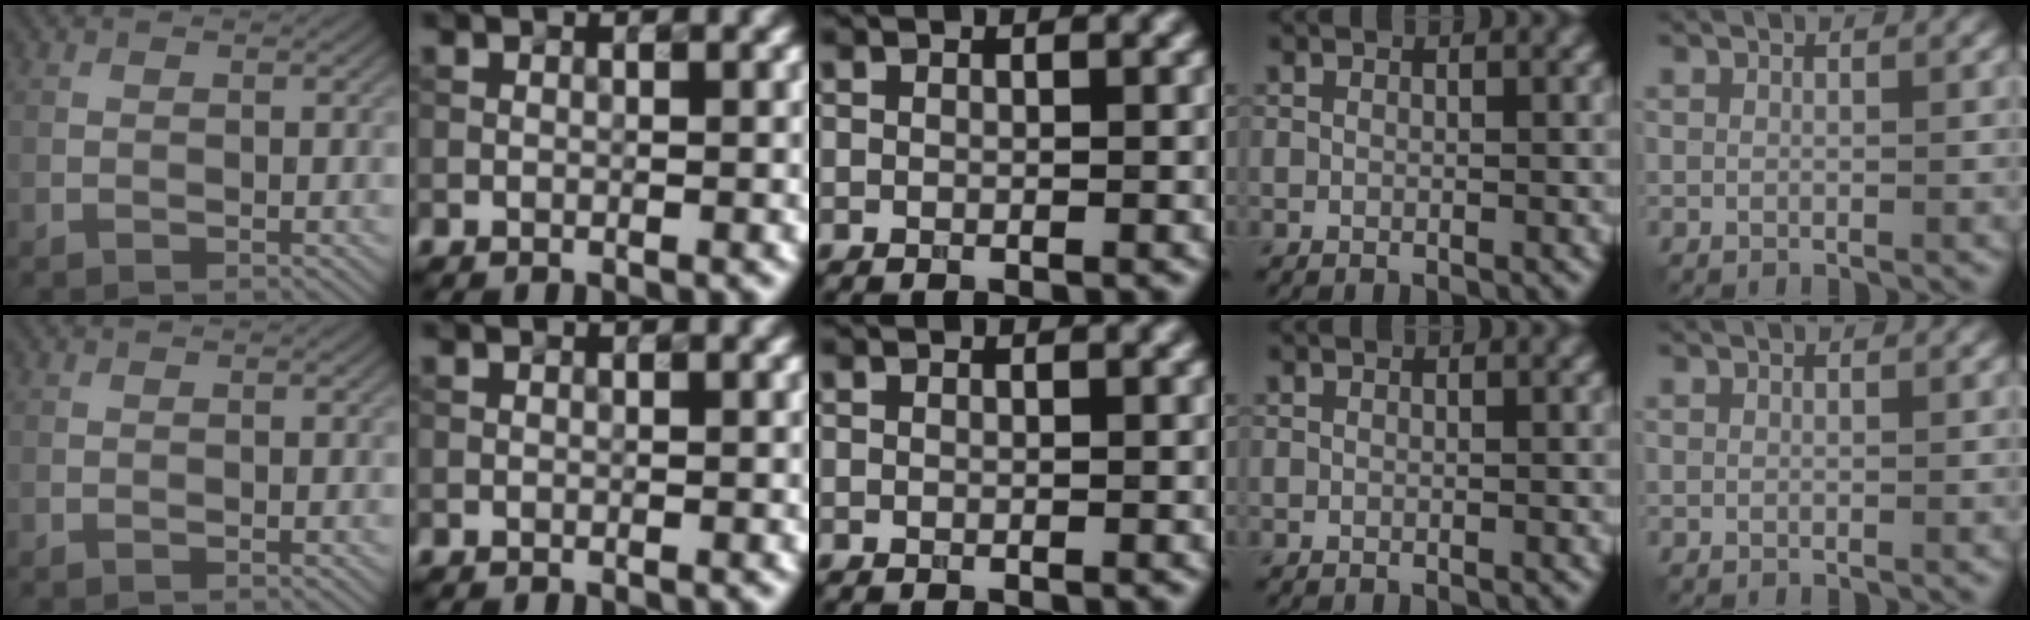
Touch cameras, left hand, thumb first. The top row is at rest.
{}